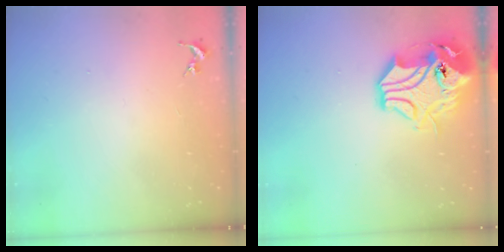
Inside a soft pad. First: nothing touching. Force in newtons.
{"total": 17.8, "press": 17.5, "slide": 2.8}